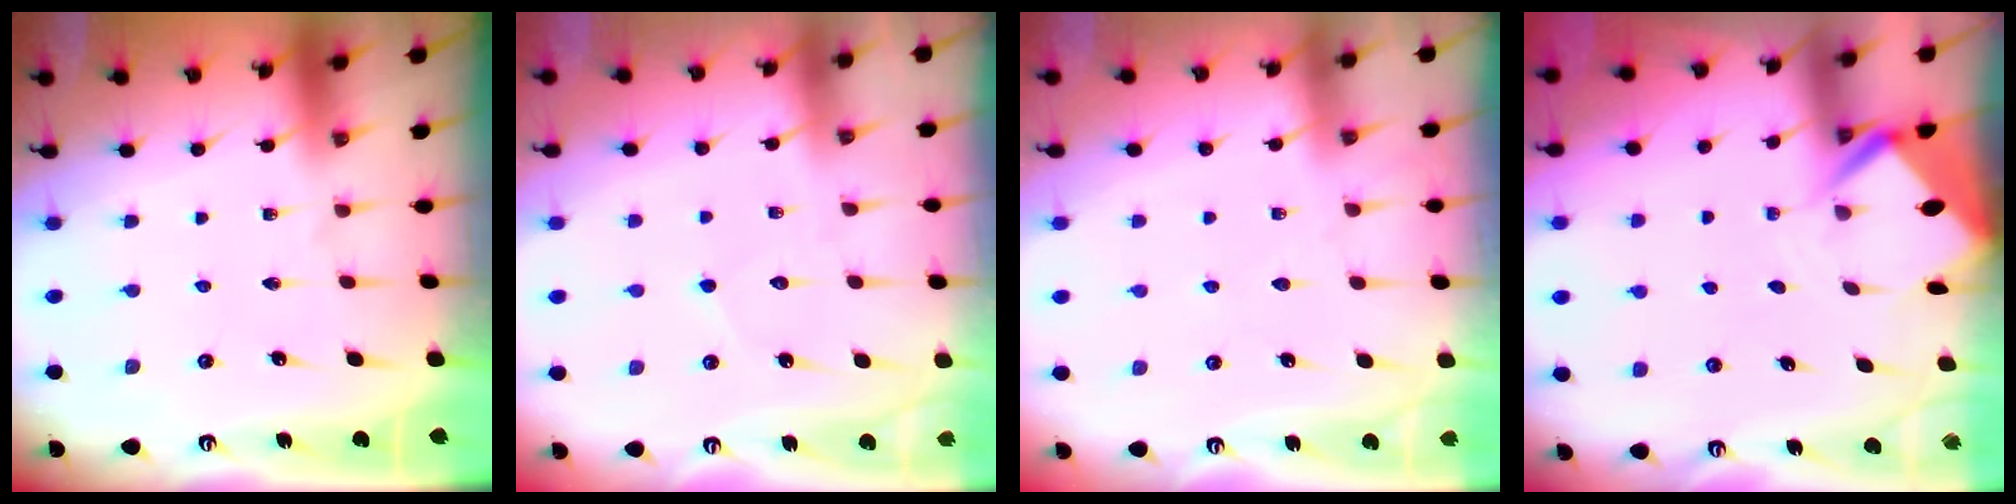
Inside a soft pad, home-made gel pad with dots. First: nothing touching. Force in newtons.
{"total": 3.9, "press": 3.9, "slide": 0.3}
{"total": 5.3, "press": 5.2, "slide": 0.6}
{"total": 4.0, "press": 3.9, "slide": 0.3}